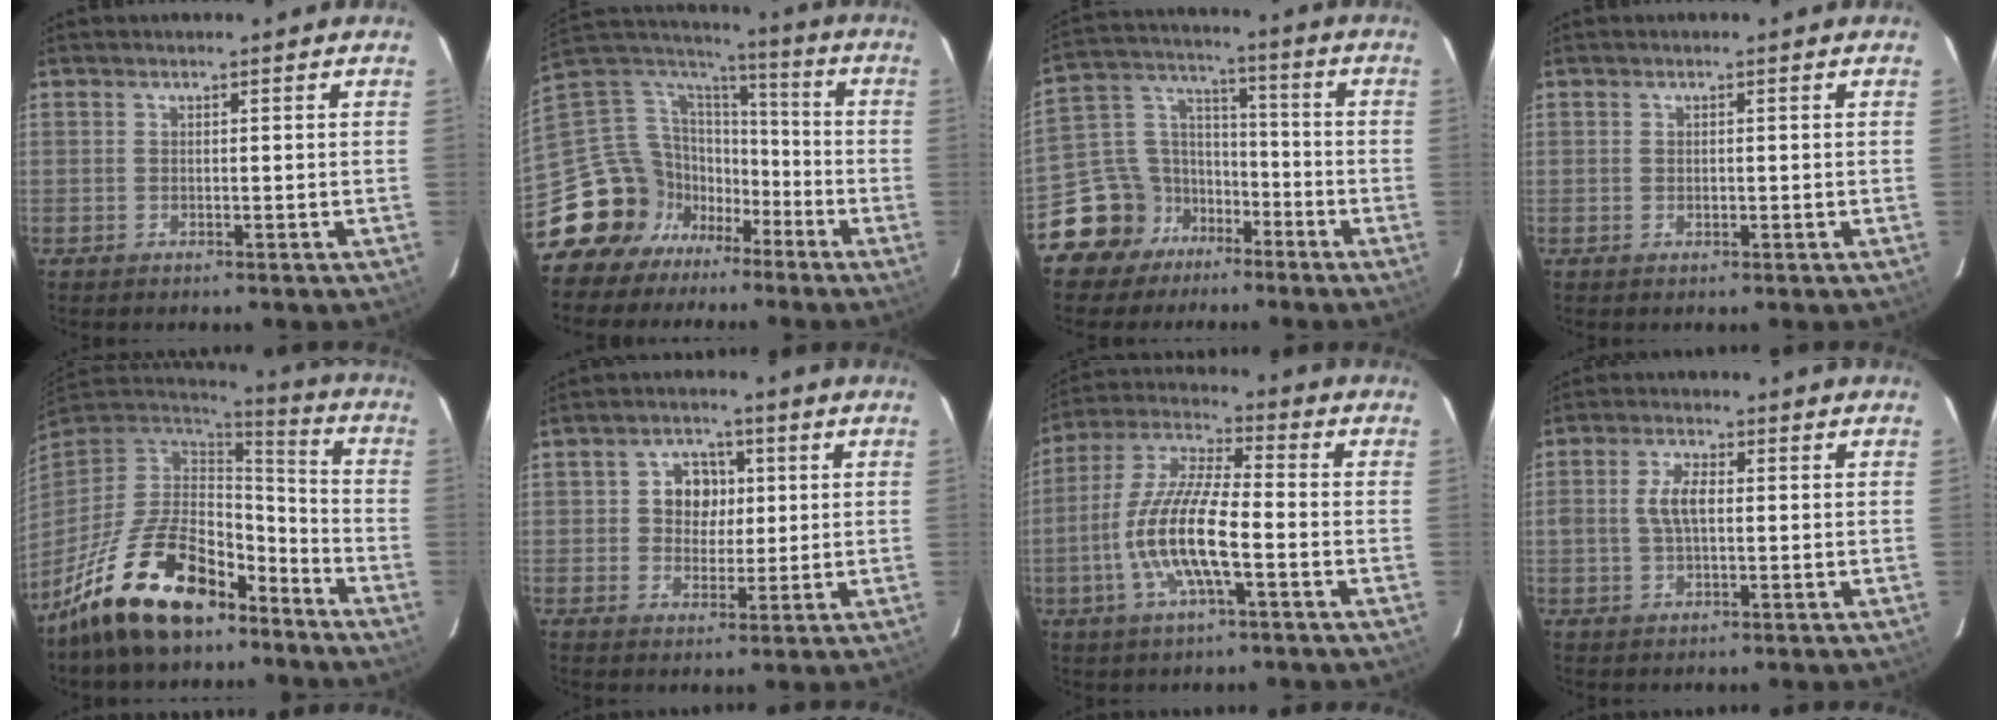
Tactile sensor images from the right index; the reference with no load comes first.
{"total": 16.5, "force": [-10.7, 12.1, 3.5], "torque": [-0.093, 0.049, -0.194]}
{"total": 12.3, "force": [-8.4, 8.7, 2.1], "torque": [-0.063, 0.062, -0.144]}
{"total": 0.8, "force": [0.0, 0.7, 0.4], "torque": [-0.007, 0.000, 0.000]}
{"total": 20.3, "force": [-13.1, 9.8, 12.0], "torque": [-0.241, 0.003, -0.212]}
{"total": 6.4, "force": [0.9, 5.6, 3.0], "torque": [-0.051, 0.016, 0.016]}
{"total": 14.2, "force": [-4.0, 3.4, 13.2], "torque": [-0.271, -0.004, -0.081]}
{"total": 5.1, "force": [0.3, 2.5, 4.5], "torque": [-0.087, 0.008, 0.008]}